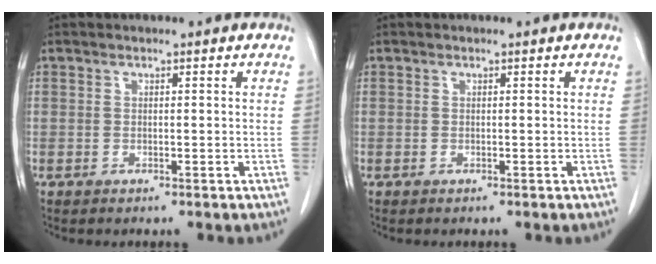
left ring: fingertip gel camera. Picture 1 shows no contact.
{"total": 0.0}